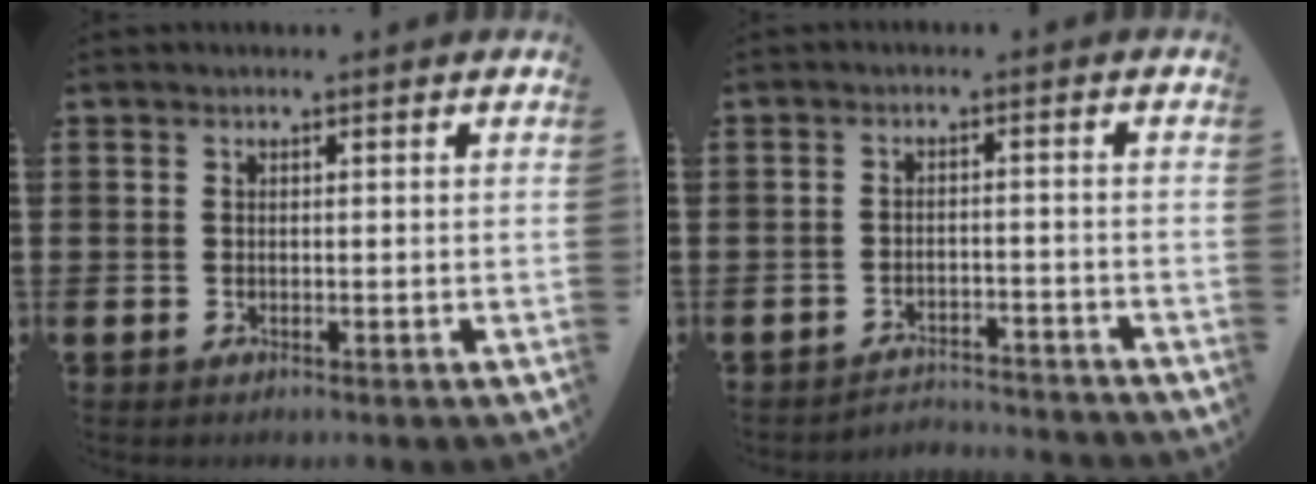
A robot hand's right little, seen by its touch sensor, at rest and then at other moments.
{"total": 2.7, "force": [-2.7, 0.0, -0.2], "torque": [-0.003, 0.003, -0.059]}